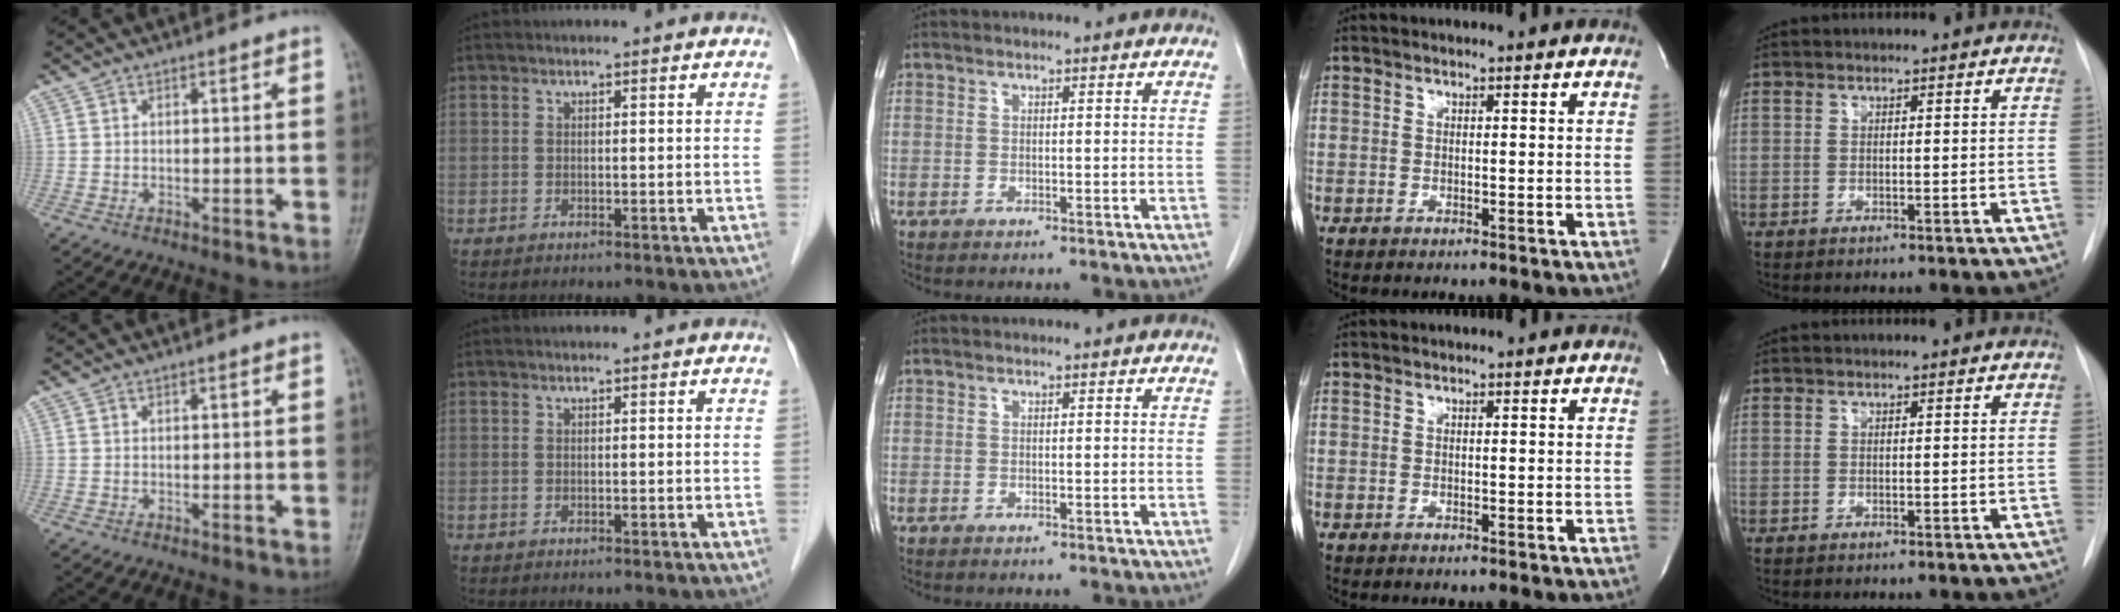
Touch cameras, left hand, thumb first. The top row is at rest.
{}